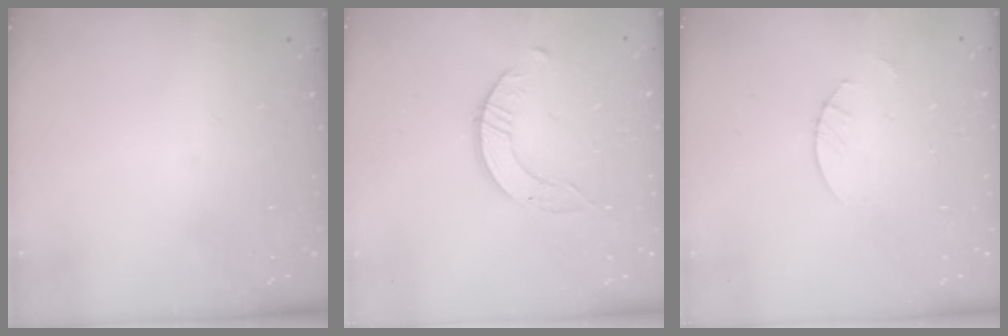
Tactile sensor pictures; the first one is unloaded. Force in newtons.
{"total": 1.6, "press": 1.6, "slide": 0.2}
{"total": 1.8, "press": 1.8, "slide": 0.2}